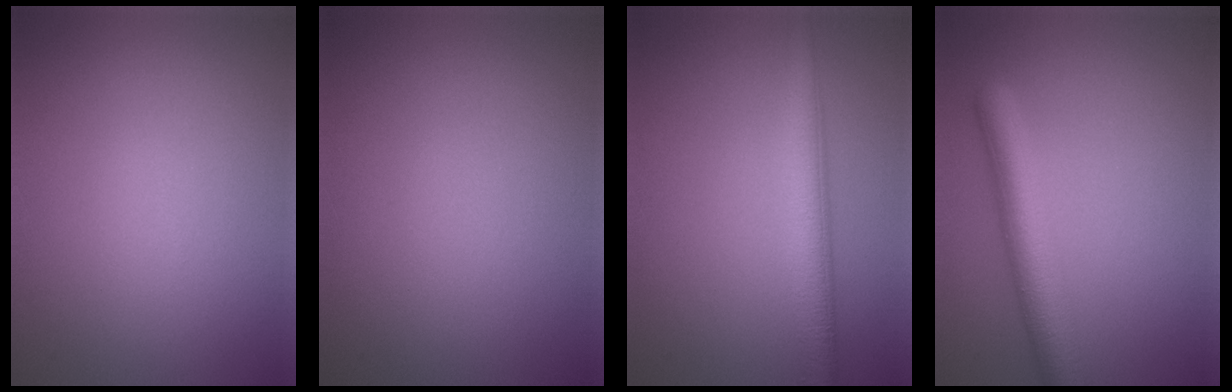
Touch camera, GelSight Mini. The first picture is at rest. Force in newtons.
{"total": 0.0}
{"total": 4.3, "press": 4.3, "slide": 0.1}
{"total": 5.1, "press": 5.1, "slide": 0.2}